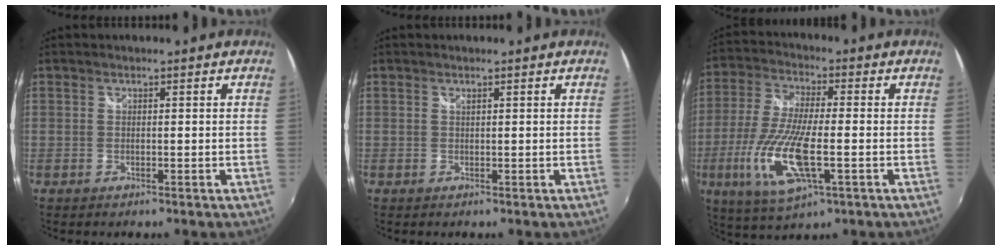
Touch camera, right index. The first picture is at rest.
{"total": 0.0}
{"total": 15.2, "force": [-4.3, 4.5, 13.9], "torque": [-0.298, -0.018, -0.081]}